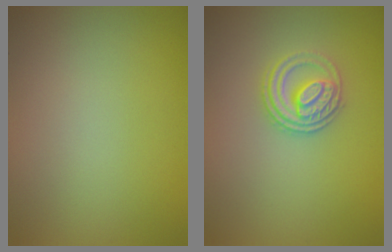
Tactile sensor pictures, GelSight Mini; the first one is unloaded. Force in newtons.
{"total": 3.0, "press": 2.6, "slide": 1.5}